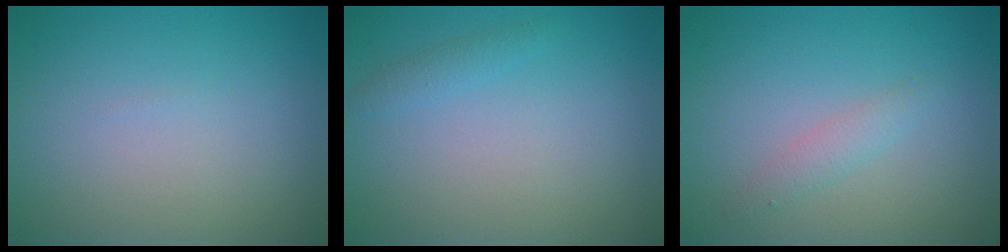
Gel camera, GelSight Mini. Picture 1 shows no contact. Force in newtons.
{"total": 0.9, "press": 0.9, "slide": 0.1}
{"total": 1.3, "press": 1.3, "slide": 0.0}